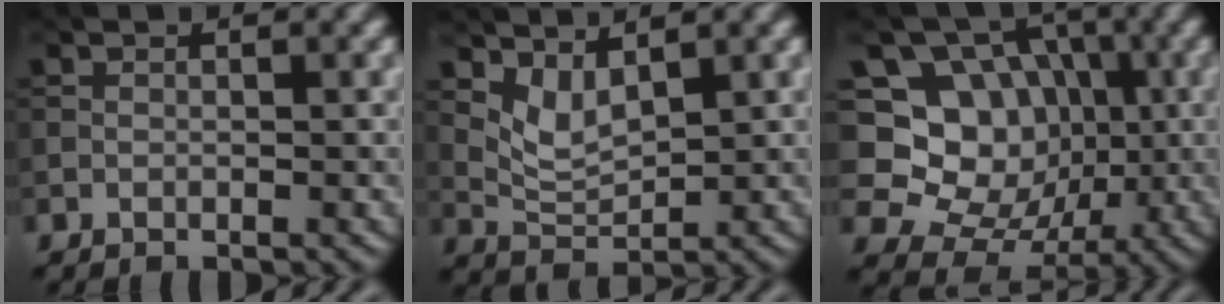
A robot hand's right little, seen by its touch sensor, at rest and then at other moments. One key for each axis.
{"total": 2.8, "fx": 1.6, "fy": 1.3, "fz": 1.8, "tx": -0.040, "ty": -0.011, "tz": 0.039}
{"total": 11.3, "fx": 0.4, "fy": 10.3, "fz": 4.6, "tx": -0.093, "ty": 0.013, "tz": -0.020}